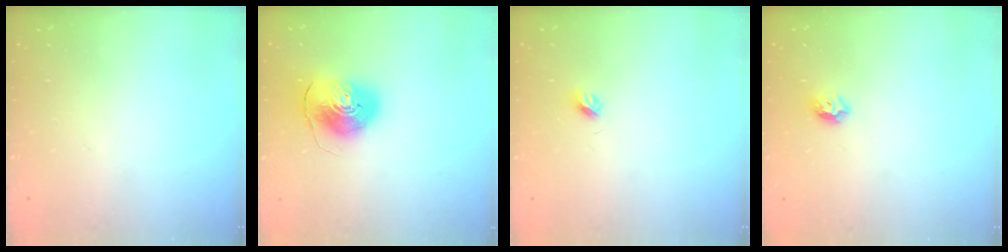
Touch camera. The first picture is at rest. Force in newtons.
{"total": 10.2, "press": 10.1, "slide": 1.5}
{"total": 4.0, "press": 3.9, "slide": 0.9}
{"total": 5.2, "press": 5.1, "slide": 0.9}